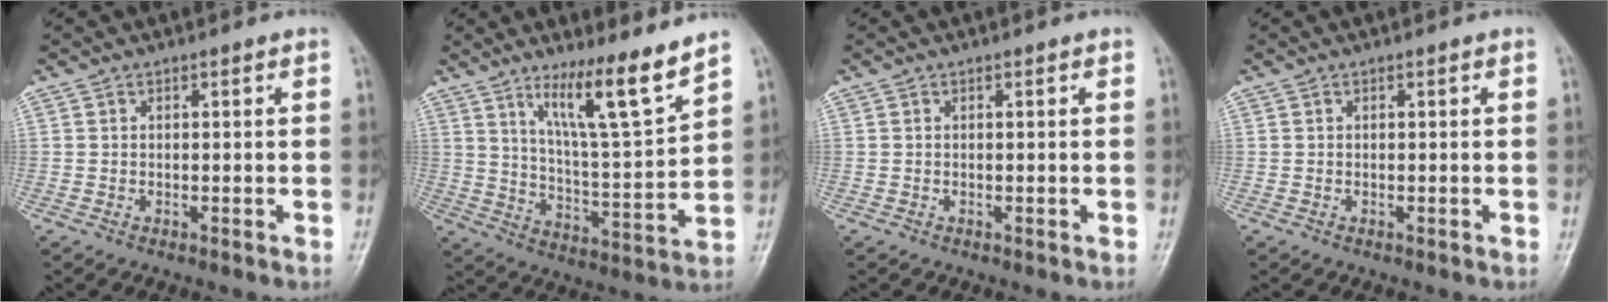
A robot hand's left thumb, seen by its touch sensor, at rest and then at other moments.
{"total": 12.8, "force": [9.1, 0.8, 9.0], "torque": [-0.144, -0.070, 0.160]}
{"total": 0.0}
{"total": 0.0}